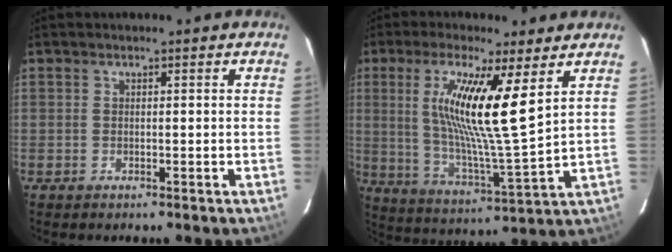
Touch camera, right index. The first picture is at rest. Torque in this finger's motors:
{"motor_torque": [1.65, 0.49, 0.71, 0.21]}